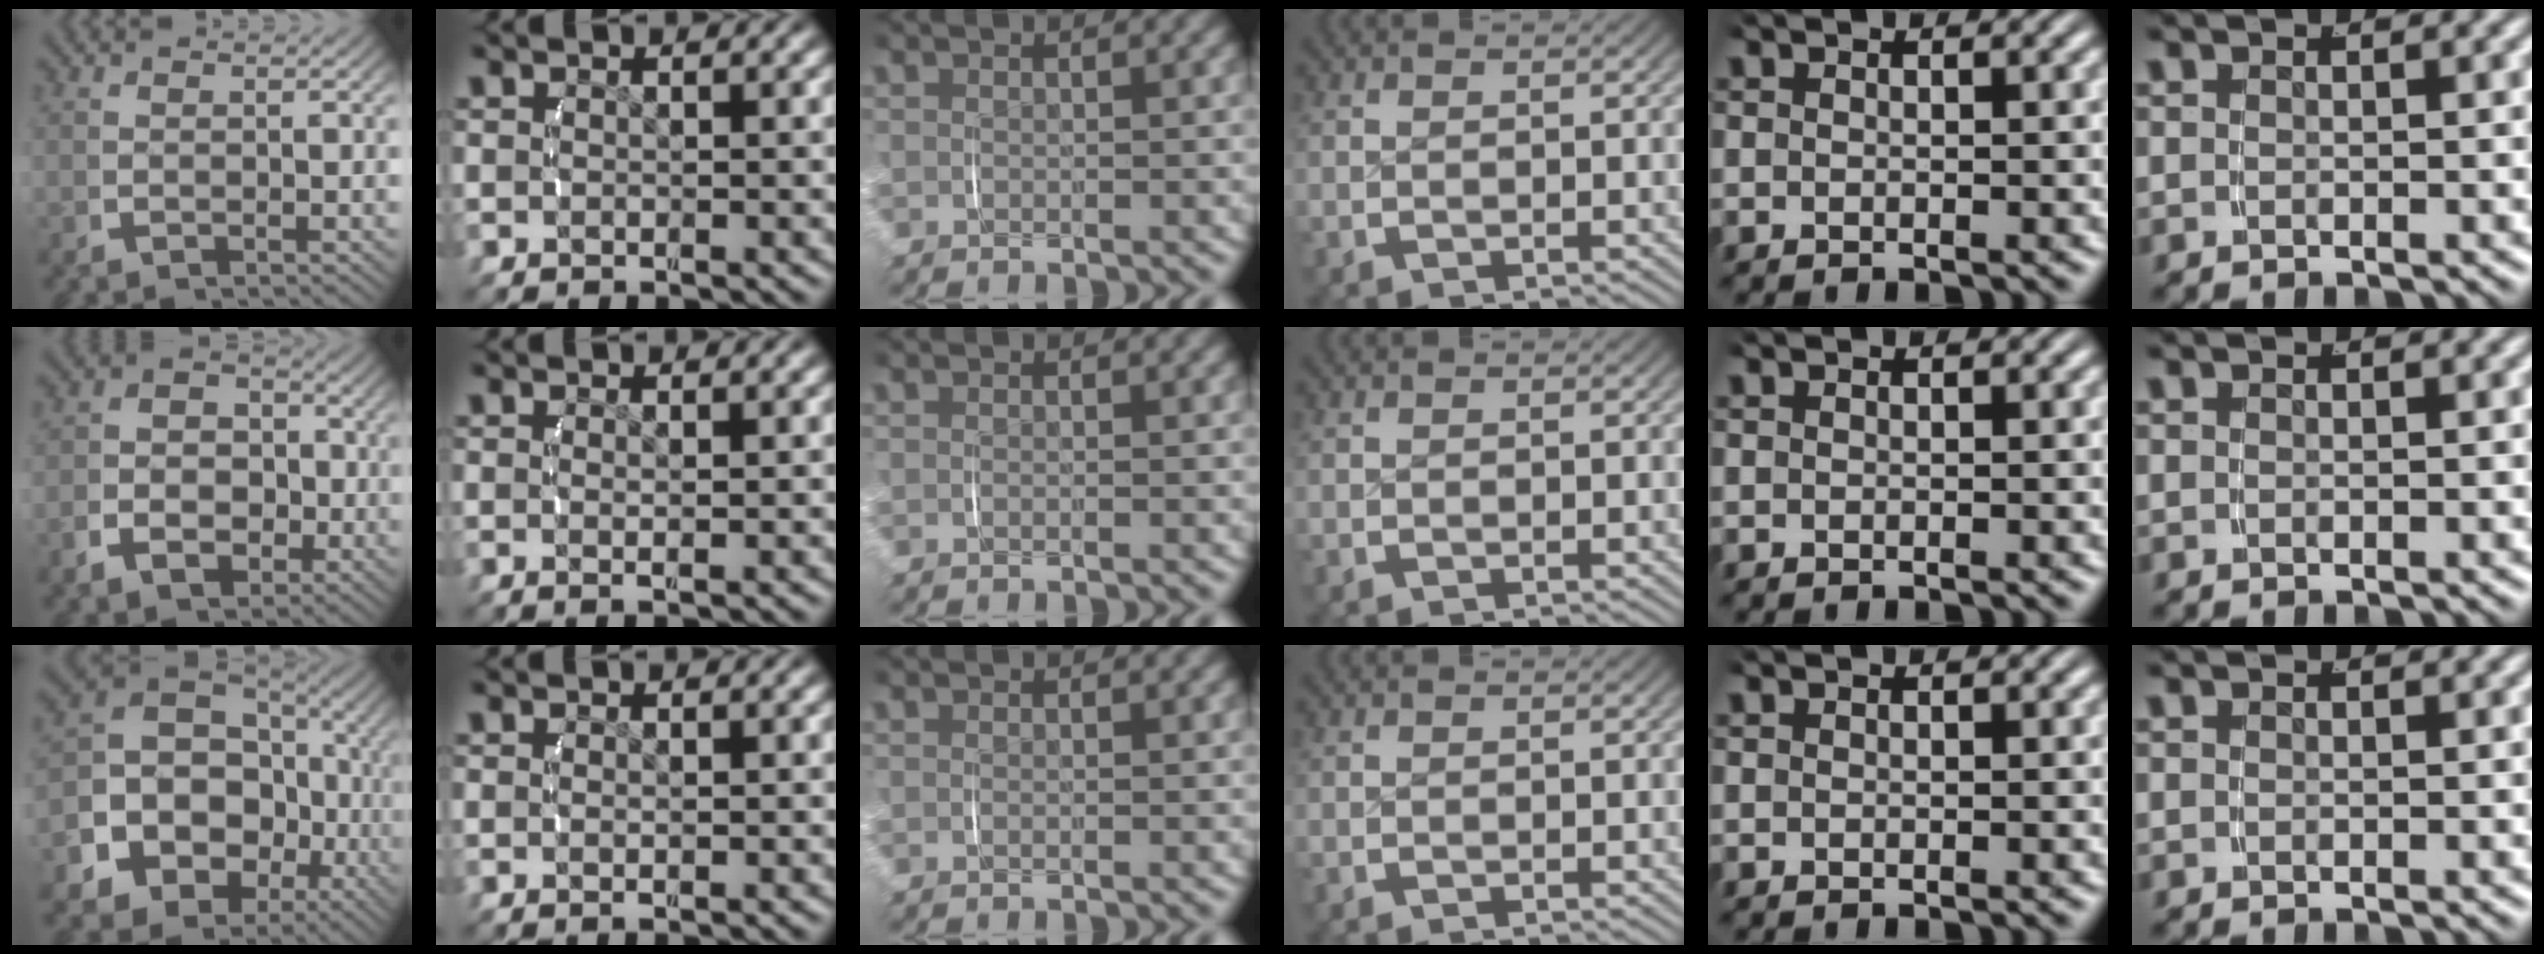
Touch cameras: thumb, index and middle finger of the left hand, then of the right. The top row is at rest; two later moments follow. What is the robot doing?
{"motion": "lift_and_place", "object": "napkin"}